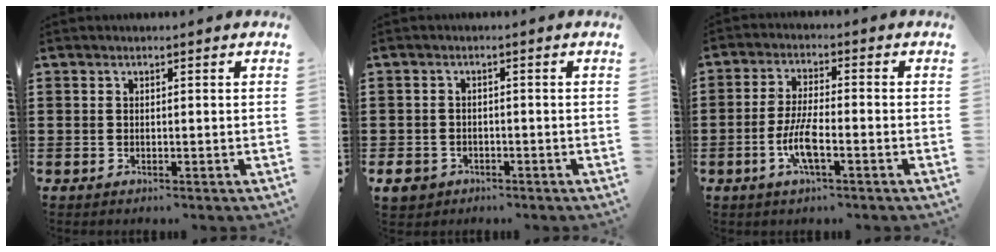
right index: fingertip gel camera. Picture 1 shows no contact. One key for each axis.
{"total": 2.3, "fx": -1.6, "fy": 1.5, "fz": 0.6, "tx": -0.017, "ty": 0.002, "tz": -0.034}
{"total": 6.1, "fx": -2.3, "fy": 1.5, "fz": 5.4, "tx": -0.124, "ty": -0.010, "tz": -0.050}